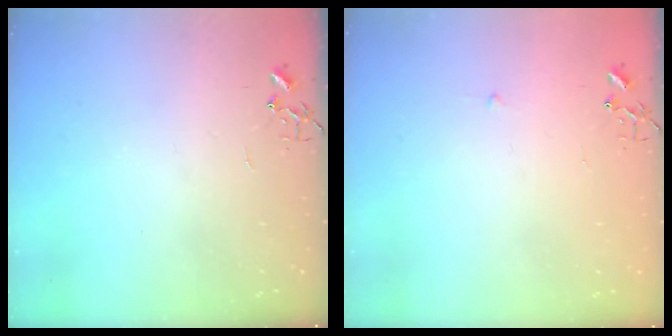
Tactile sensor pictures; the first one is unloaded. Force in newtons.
{"total": 2.3, "press": 2.3, "slide": 0.3}